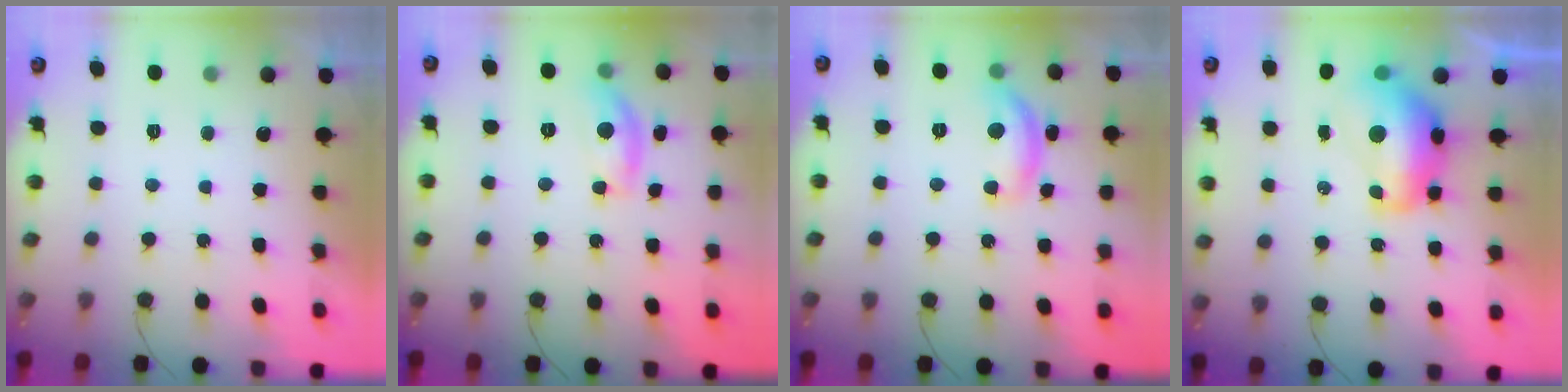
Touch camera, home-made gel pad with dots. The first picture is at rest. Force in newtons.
{"total": 10.1, "press": 10.1, "slide": 0.6}
{"total": 11.3, "press": 11.3, "slide": 0.8}
{"total": 13.6, "press": 13.5, "slide": 1.3}